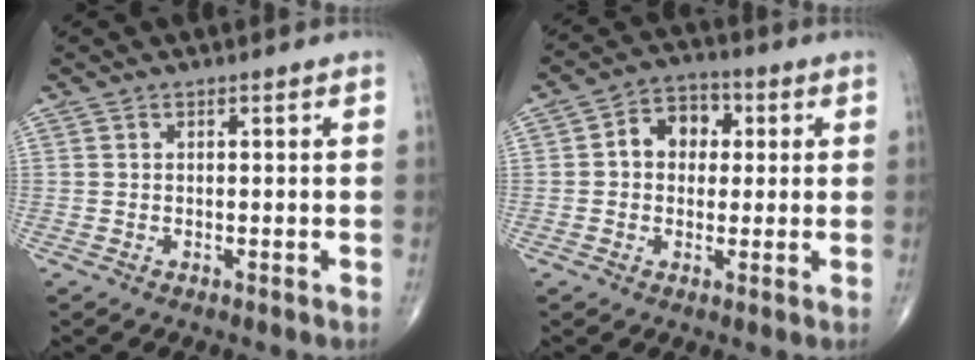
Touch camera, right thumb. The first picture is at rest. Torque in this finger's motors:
{"motor_torque": [0.97, 1.00, 0.95, 0.09, 0.07]}